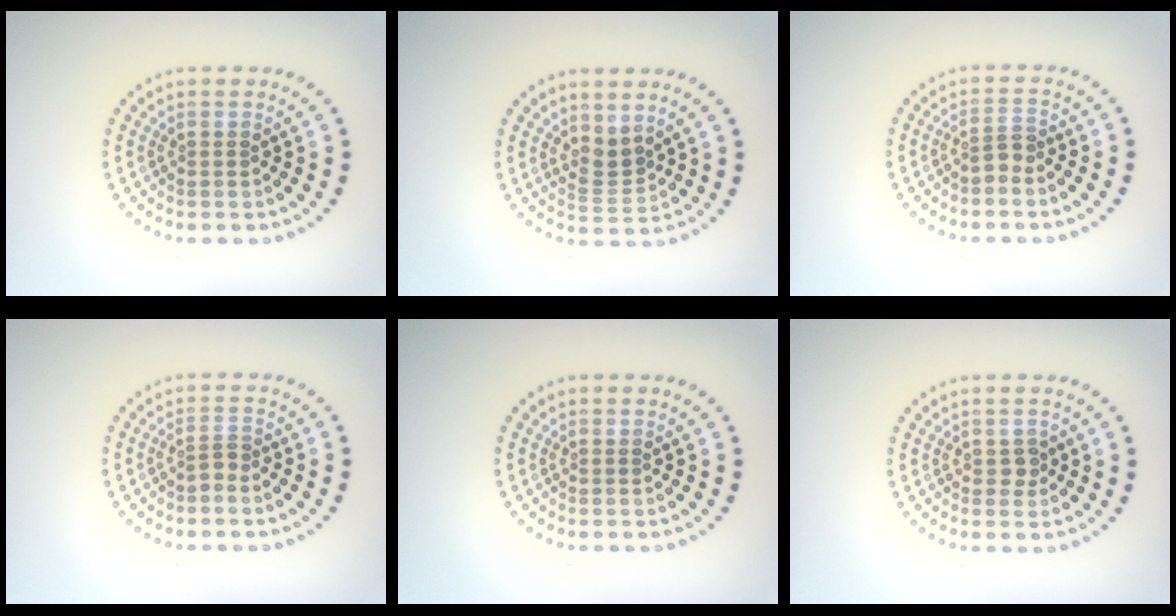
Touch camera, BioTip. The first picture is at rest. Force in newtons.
{"total": 2.3, "press": 1.6, "slide": 1.6}
{"total": 1.6, "press": 1.3, "slide": 1.0}
{"total": 1.1, "press": 0.7, "slide": 0.8}
{"total": 0.0}
{"total": 0.9, "press": 0.8, "slide": 0.3}